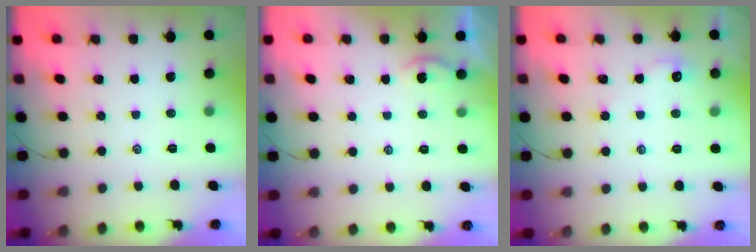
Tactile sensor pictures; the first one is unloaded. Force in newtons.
{"total": 1.2, "press": 1.2, "slide": 0.2}
{"total": 1.8, "press": 1.8, "slide": 0.3}